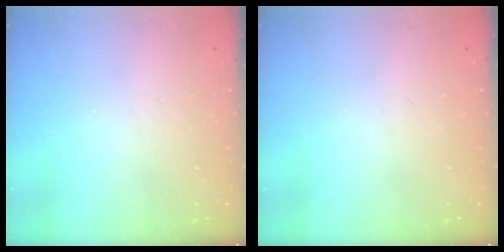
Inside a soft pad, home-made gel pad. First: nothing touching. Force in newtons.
{"total": 0.0}